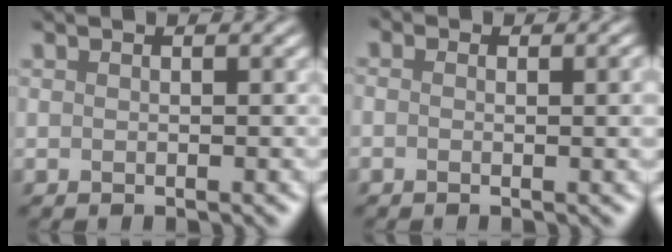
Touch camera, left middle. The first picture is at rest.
{"total": 1.7, "force": [-0.7, 0.9, 1.2], "torque": [0.009, 0.010, -0.018]}